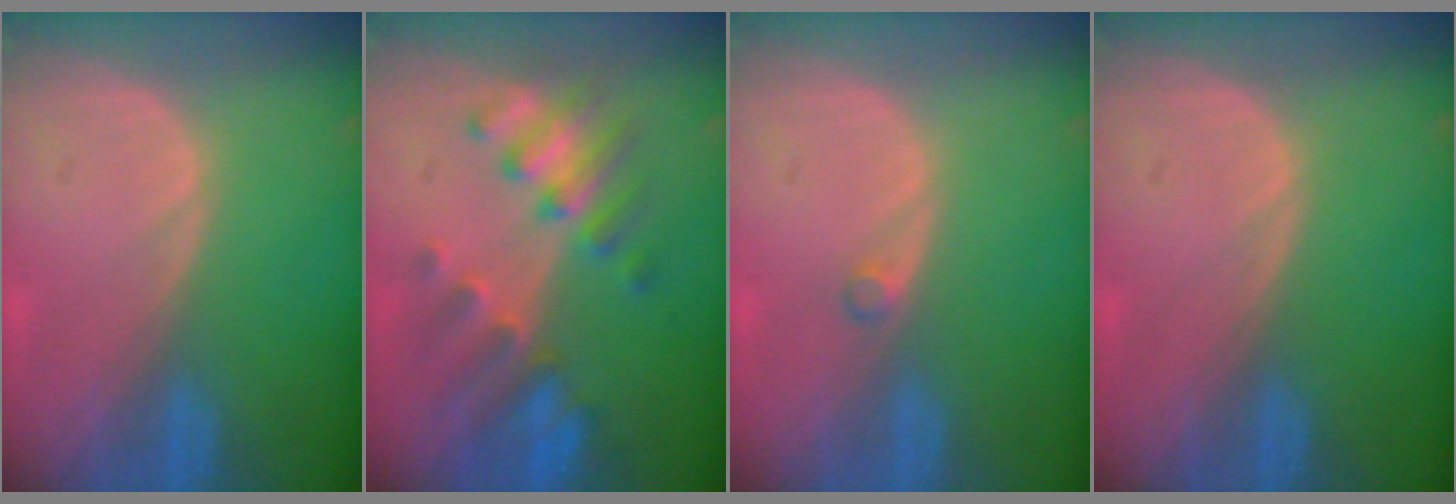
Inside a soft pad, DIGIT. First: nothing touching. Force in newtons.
{"total": 7.5, "press": 7.5, "slide": 0.5}
{"total": 0.9, "press": 0.9, "slide": 0.2}
{"total": 0.0}